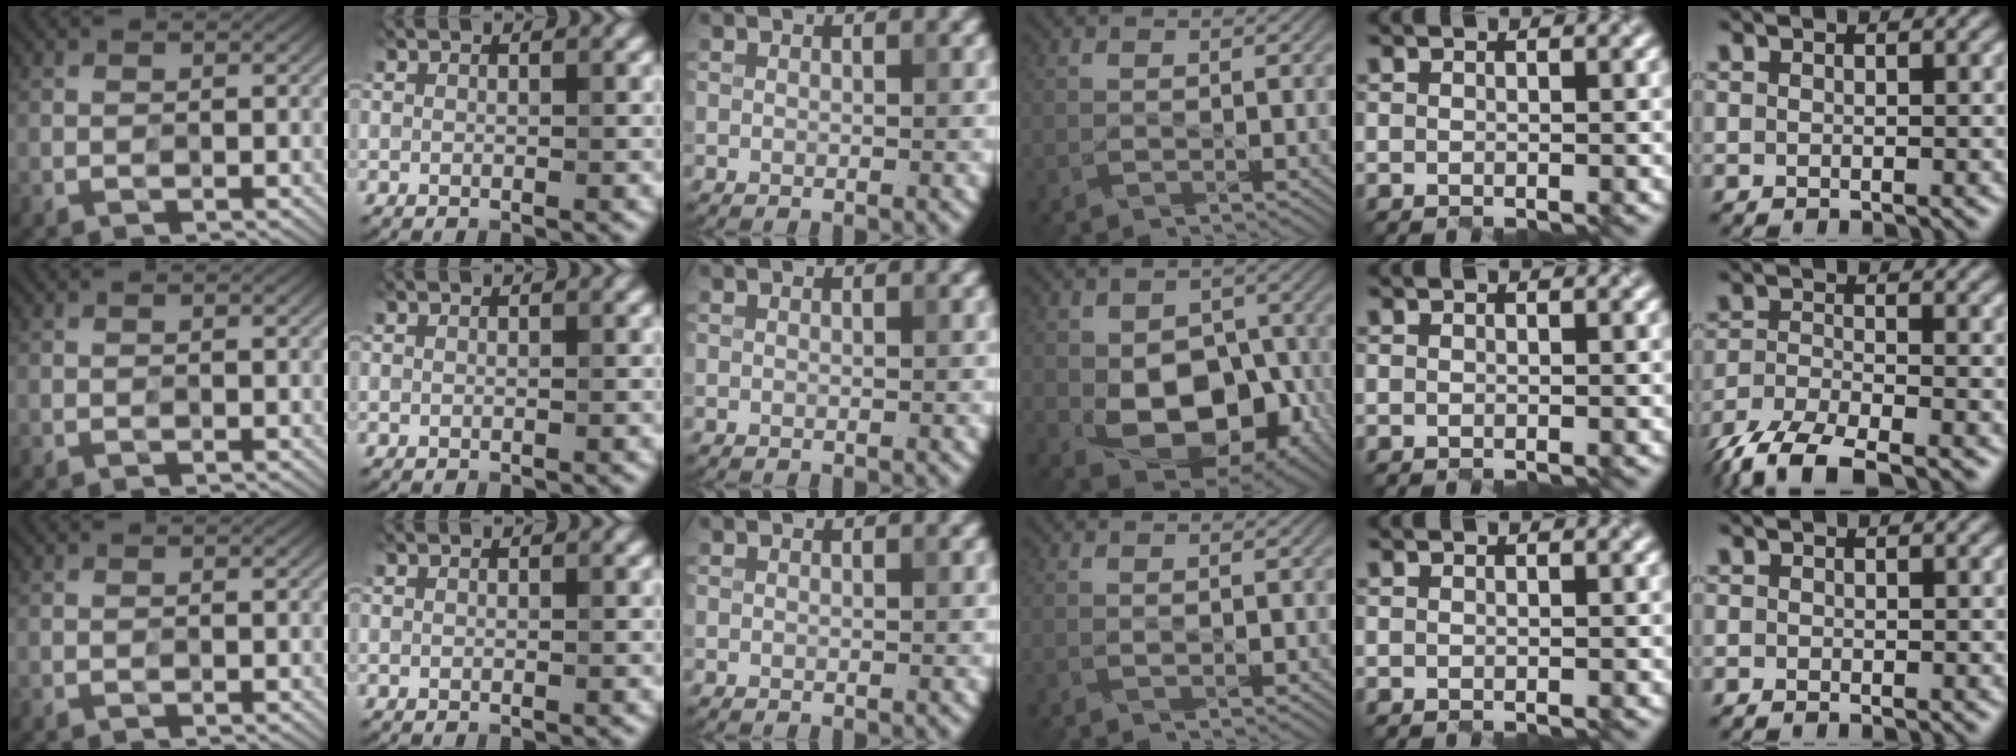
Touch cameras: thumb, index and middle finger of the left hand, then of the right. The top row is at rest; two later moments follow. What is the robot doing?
{"motion": "close", "object": "egg carton"}